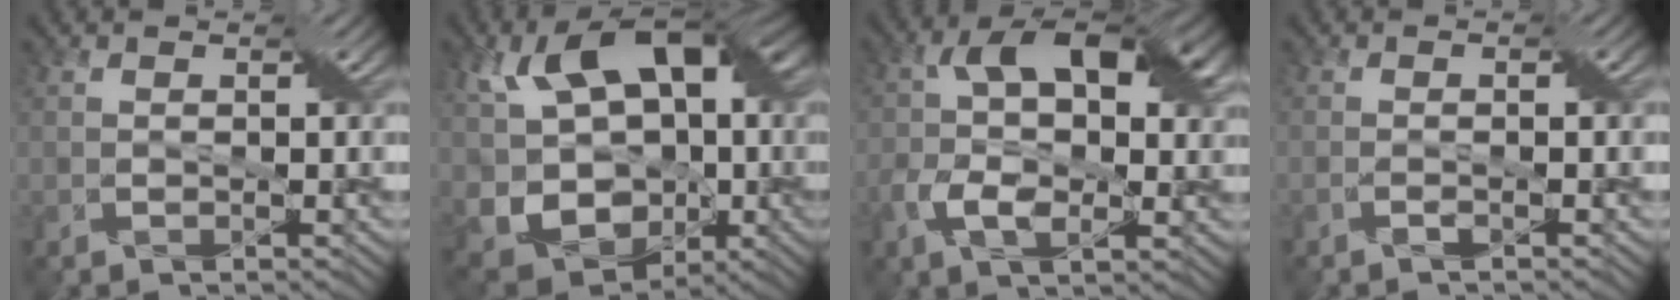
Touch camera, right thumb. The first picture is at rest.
{"total": 16.9, "force": [1.9, 11.8, 12.0], "torque": [-0.241, -0.002, 0.040]}
{"total": 12.0, "force": [0.7, 6.6, 10.0], "torque": [-0.184, 0.004, 0.004]}
{"total": 1.4, "force": [-0.5, 0.0, 1.3], "torque": [-0.027, 0.006, -0.017]}